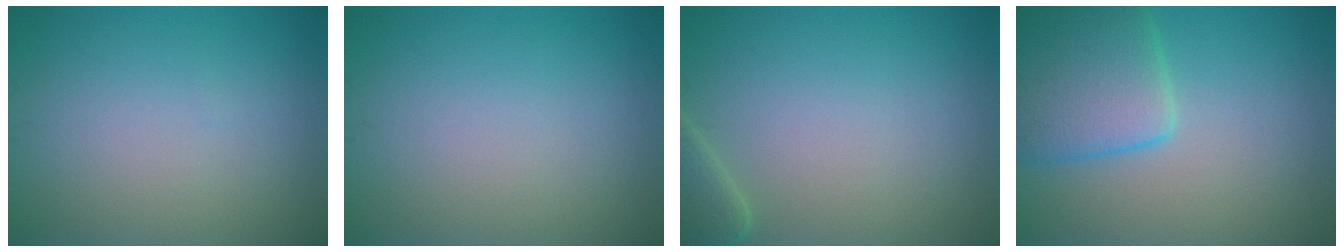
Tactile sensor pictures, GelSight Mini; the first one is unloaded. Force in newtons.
{"total": 0.0}
{"total": 2.4, "press": 2.3, "slide": 0.4}
{"total": 6.2, "press": 6.1, "slide": 0.4}